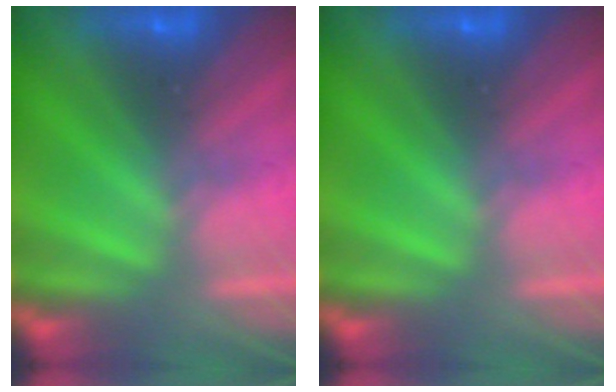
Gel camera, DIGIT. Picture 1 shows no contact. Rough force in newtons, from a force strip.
{"total": 0.0}